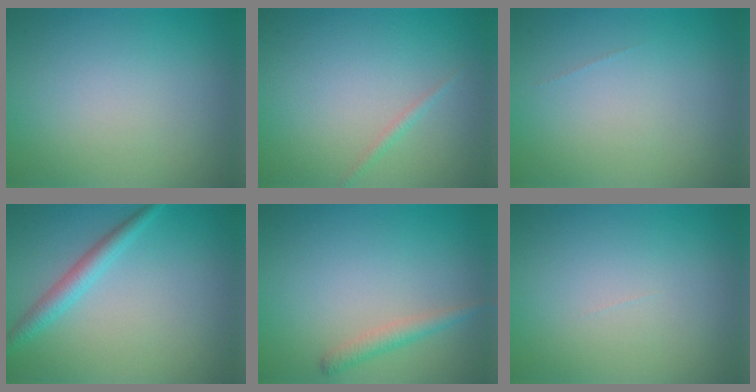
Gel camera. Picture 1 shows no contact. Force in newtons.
{"total": 0.7, "press": 0.7, "slide": 0.1}
{"total": 0.0}
{"total": 2.6, "press": 2.6, "slide": 0.1}
{"total": 1.7, "press": 1.7, "slide": 0.1}
{"total": 0.0}